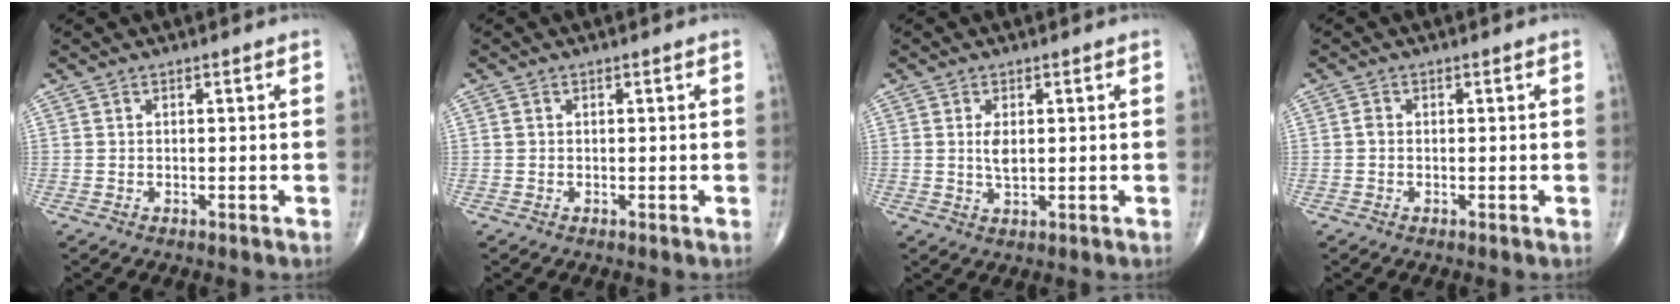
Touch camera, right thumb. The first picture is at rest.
{"total": 0.6, "force": [0.0, 0.5, 0.3], "torque": [-0.003, 0.001, 0.000]}
{"total": 2.9, "force": [0.5, 1.4, 2.5], "torque": [-0.043, -0.006, 0.010]}
{"total": 0.9, "force": [-0.1, 0.7, 0.5], "torque": [-0.006, 0.002, -0.005]}